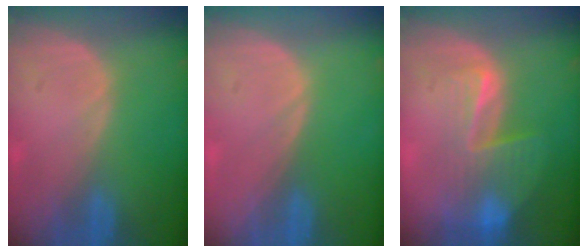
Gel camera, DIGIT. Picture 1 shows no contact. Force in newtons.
{"total": 0.0}
{"total": 8.3, "press": 7.2, "slide": 4.3}